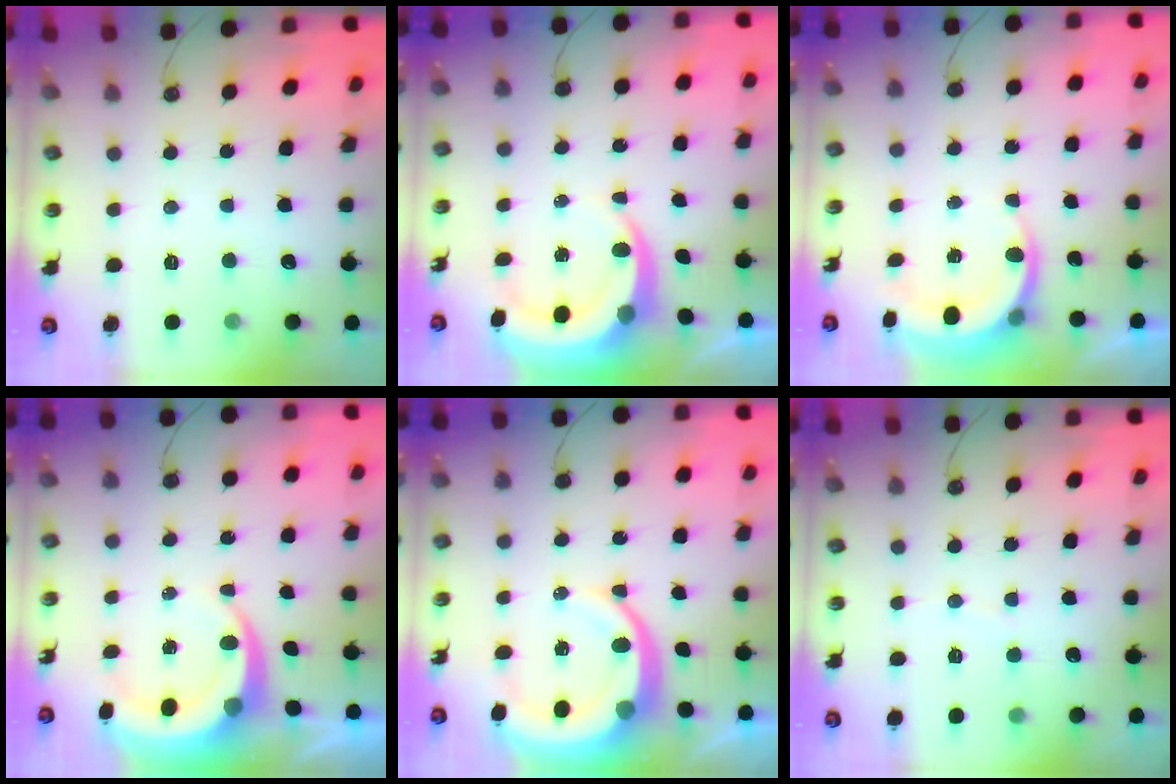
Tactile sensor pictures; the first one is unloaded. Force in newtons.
{"total": 7.1, "press": 7.1, "slide": 1.0}
{"total": 5.6, "press": 5.2, "slide": 1.8}
{"total": 6.7, "press": 6.6, "slide": 0.8}
{"total": 11.0, "press": 10.9, "slide": 1.4}
{"total": 2.1, "press": 2.1, "slide": 0.2}